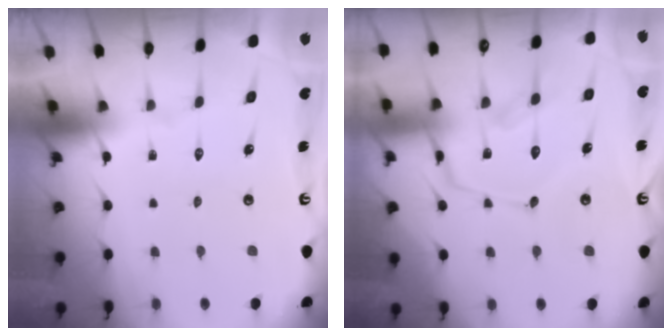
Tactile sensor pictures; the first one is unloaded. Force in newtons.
{"total": 15.3, "press": 15.3, "slide": 1.3}